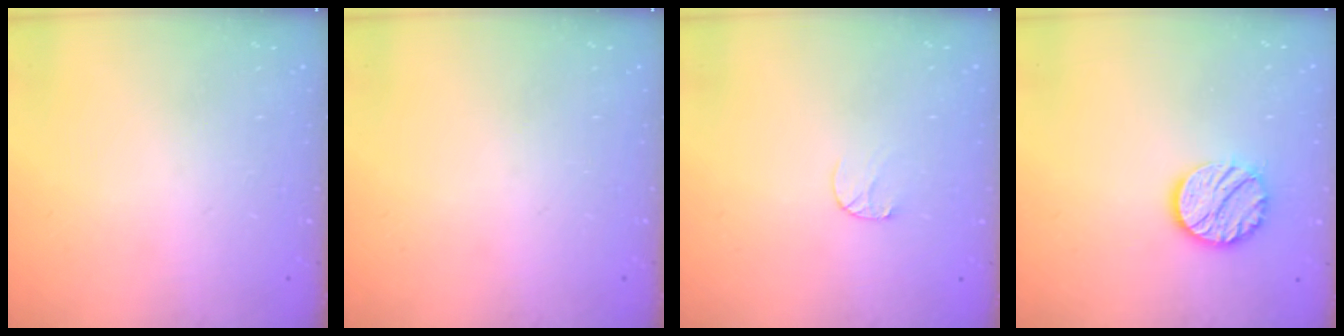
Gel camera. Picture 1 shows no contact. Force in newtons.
{"total": 0.0}
{"total": 4.6, "press": 4.5, "slide": 0.5}
{"total": 11.6, "press": 11.6, "slide": 0.5}